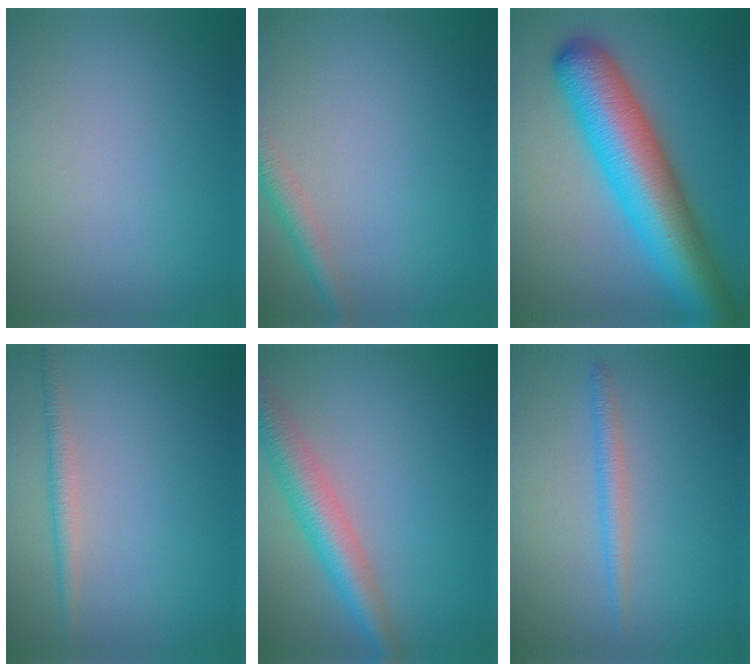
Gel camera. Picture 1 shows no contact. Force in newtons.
{"total": 2.4, "press": 2.4, "slide": 0.1}
{"total": 11.1, "press": 11.1, "slide": 0.3}
{"total": 1.7, "press": 1.7, "slide": 0.1}
{"total": 5.0, "press": 5.0, "slide": 0.2}
{"total": 1.7, "press": 1.7, "slide": 0.1}